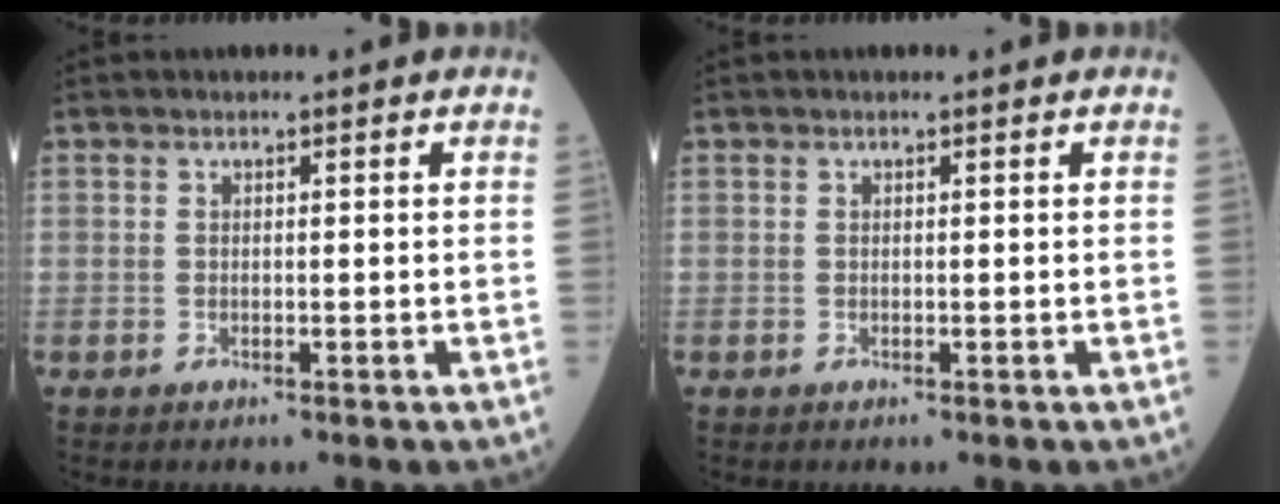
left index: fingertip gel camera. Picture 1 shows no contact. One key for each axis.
{"total": 0.0}